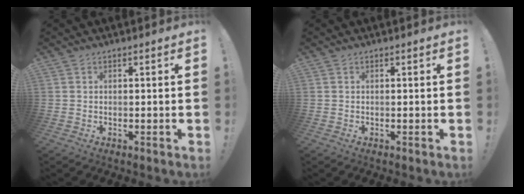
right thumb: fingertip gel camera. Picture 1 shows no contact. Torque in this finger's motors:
{"motor_torque": [0.00, 0.00, 0.00, 0.00, 0.00]}